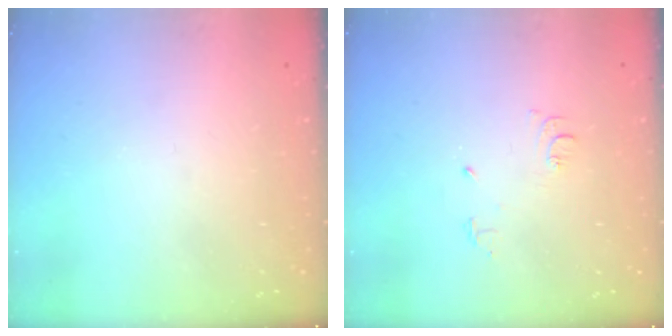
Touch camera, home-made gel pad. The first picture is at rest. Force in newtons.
{"total": 6.4, "press": 6.4, "slide": 0.6}